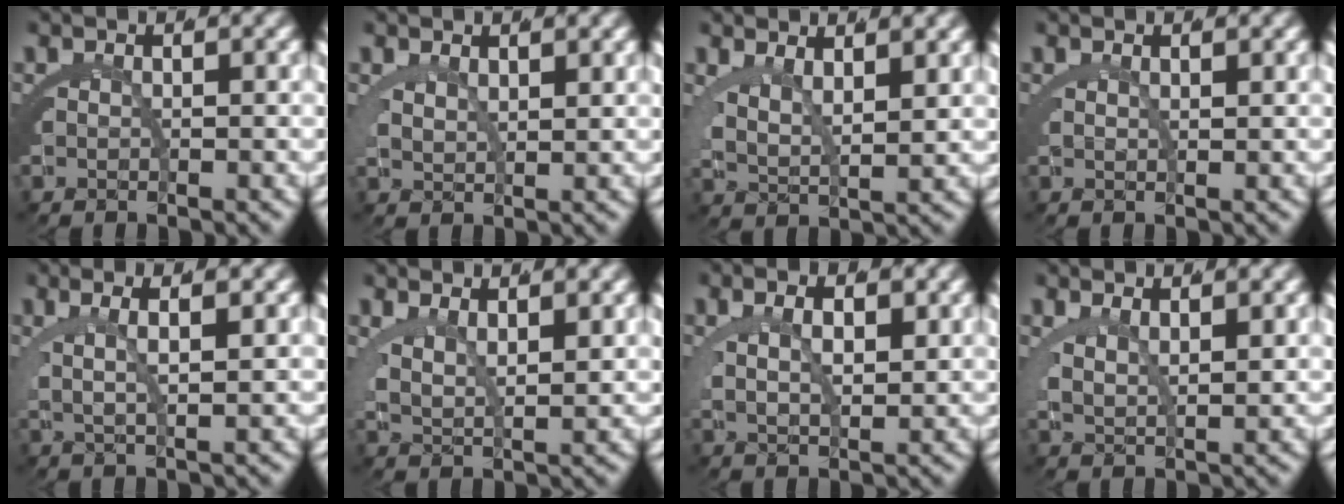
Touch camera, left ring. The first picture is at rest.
{"total": 1.7, "force": [1.0, 1.2, 0.6], "torque": [-0.017, -0.003, 0.017]}
{"total": 4.5, "force": [1.2, 3.3, 2.9], "torque": [-0.062, -0.006, 0.014]}
{"total": 0.6, "force": [0.3, 0.5, 0.2], "torque": [-0.003, 0.001, 0.003]}
{"total": 4.2, "force": [1.1, 2.2, 3.5], "torque": [-0.054, 0.013, 0.011]}
{"total": 4.0, "force": [1.2, 3.0, 2.4], "torque": [-0.053, -0.004, 0.015]}
{"total": 4.1, "force": [0.8, 2.8, 2.9], "torque": [-0.045, 0.004, 0.008]}
{"total": 3.0, "force": [1.1, 2.3, 1.7], "torque": [-0.039, -0.003, 0.016]}